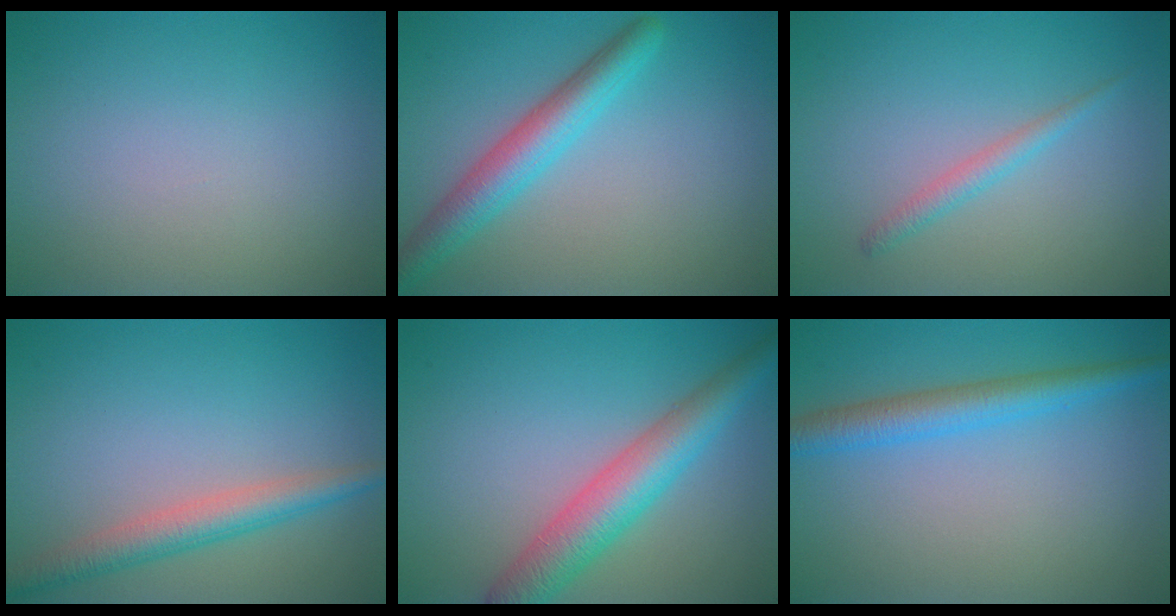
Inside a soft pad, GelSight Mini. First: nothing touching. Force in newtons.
{"total": 4.3, "press": 4.3, "slide": 0.2}
{"total": 1.4, "press": 1.4, "slide": 0.1}
{"total": 3.6, "press": 3.6, "slide": 0.1}
{"total": 5.8, "press": 5.8, "slide": 0.1}
{"total": 3.6, "press": 3.6, "slide": 0.1}